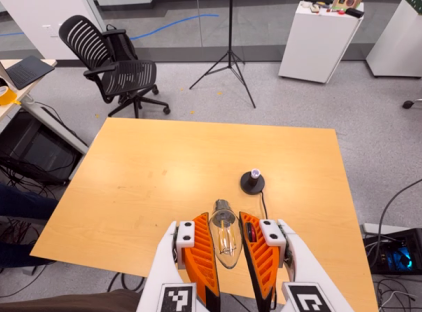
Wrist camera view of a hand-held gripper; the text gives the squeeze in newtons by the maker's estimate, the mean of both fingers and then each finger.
{"total": 12.8, "left": 14.0, "right": 11.5}